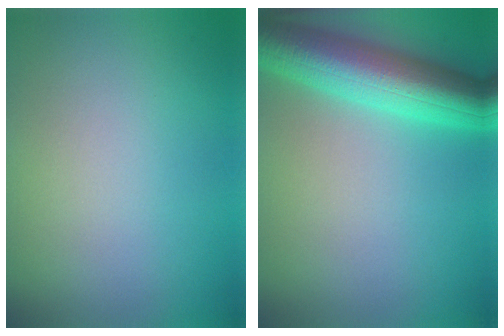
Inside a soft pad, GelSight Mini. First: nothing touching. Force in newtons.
{"total": 8.4, "press": 8.4, "slide": 0.2}